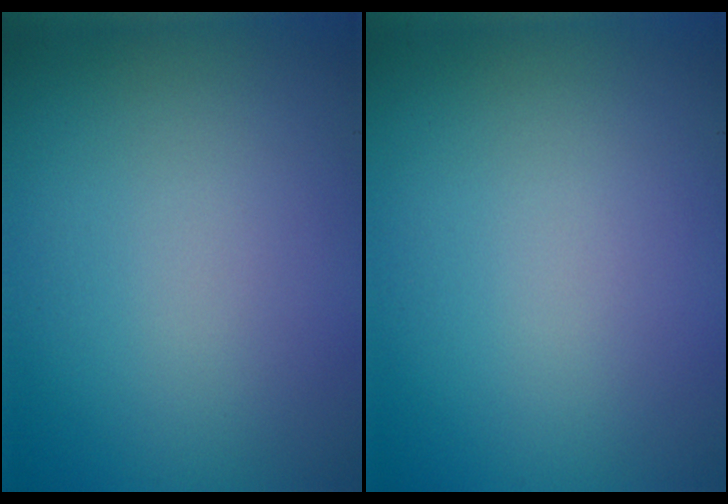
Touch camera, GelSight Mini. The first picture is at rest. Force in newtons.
{"total": 0.0}